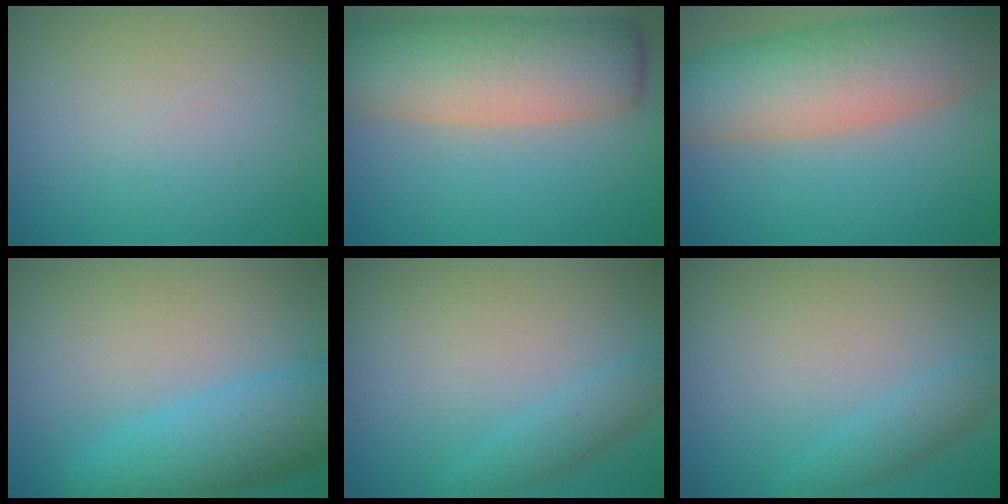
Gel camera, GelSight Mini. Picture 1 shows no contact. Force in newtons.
{"total": 10.6, "press": 10.5, "slide": 0.5}
{"total": 10.4, "press": 10.4, "slide": 0.5}
{"total": 7.1, "press": 7.1, "slide": 0.3}
{"total": 2.3, "press": 2.3, "slide": 0.1}
{"total": 2.3, "press": 2.3, "slide": 0.1}